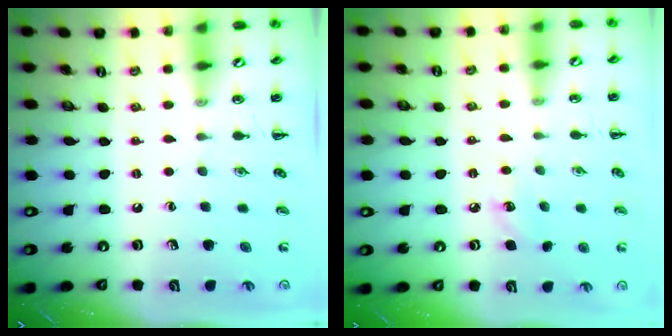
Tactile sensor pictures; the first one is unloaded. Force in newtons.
{"total": 6.3, "press": 6.1, "slide": 1.6}